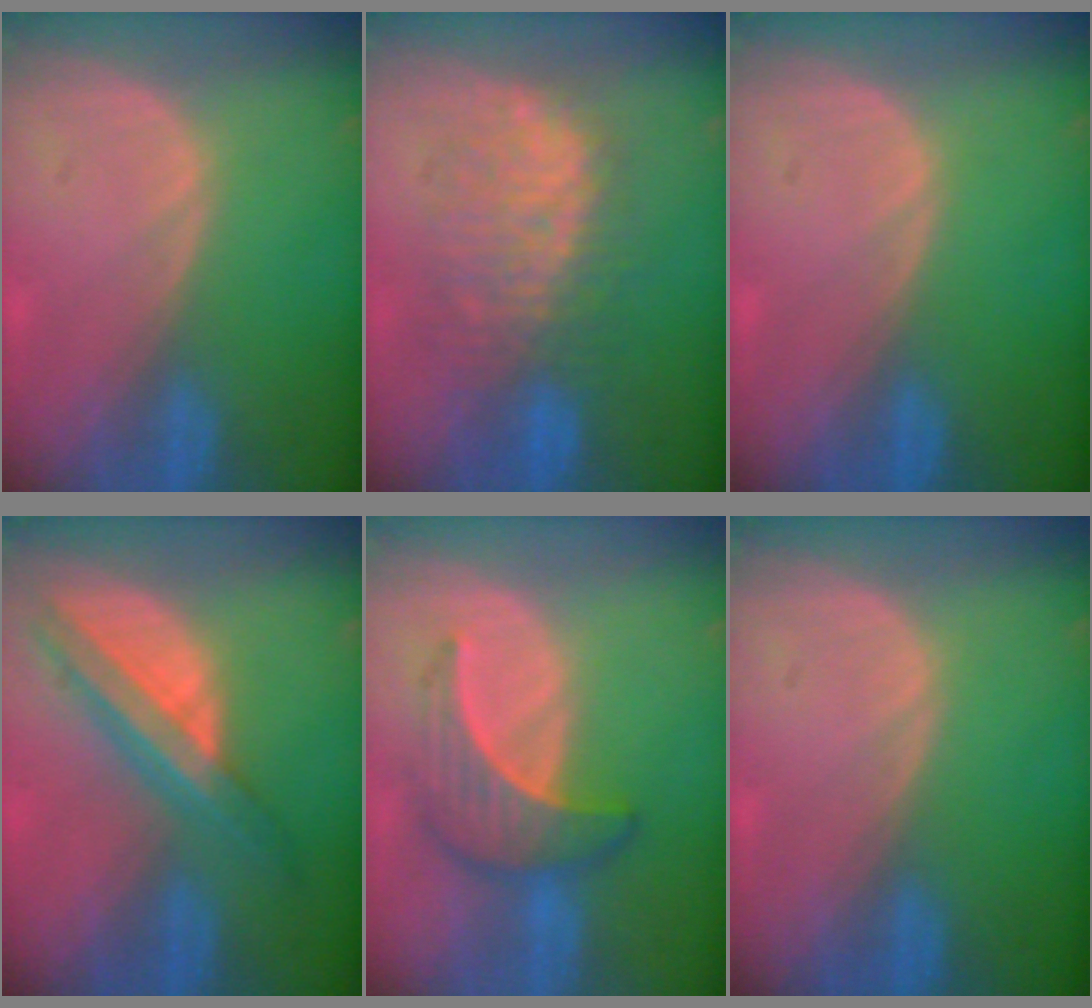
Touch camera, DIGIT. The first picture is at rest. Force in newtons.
{"total": 8.6, "press": 8.5, "slide": 0.8}
{"total": 0.0}
{"total": 8.1, "press": 6.9, "slide": 4.4}
{"total": 6.5, "press": 6.4, "slide": 1.1}
{"total": 0.0}